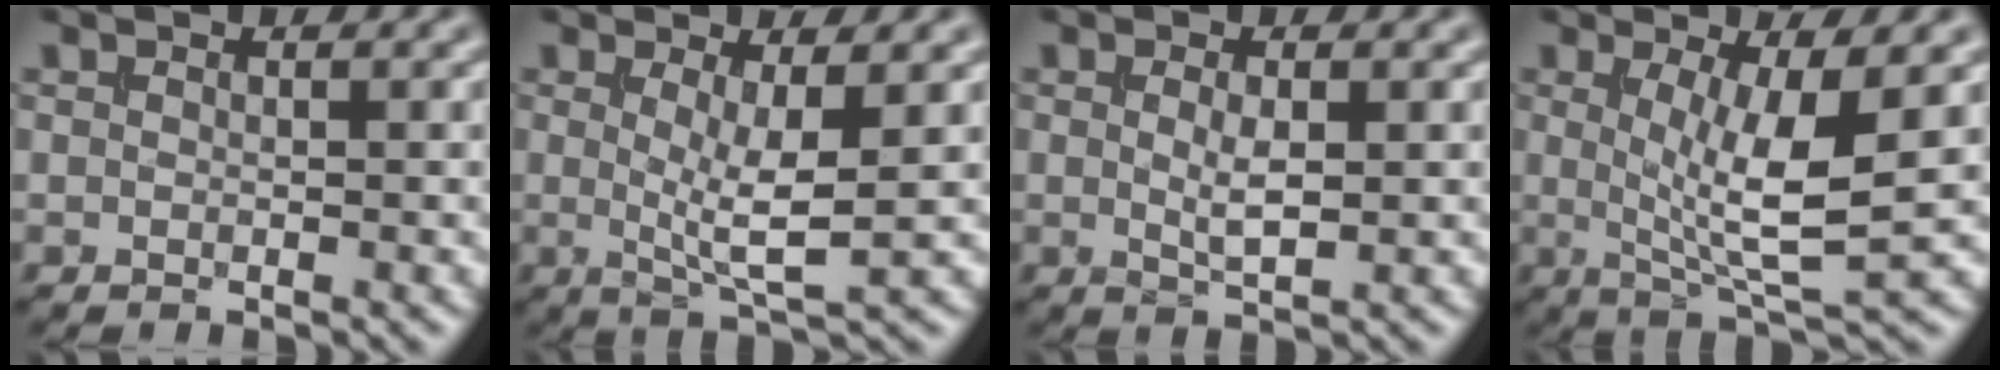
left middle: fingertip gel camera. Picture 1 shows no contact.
{"total": 3.9, "force": [0.4, 0.8, 3.8], "torque": [-0.065, -0.013, 0.010]}
{"total": 2.1, "force": [0.2, 0.6, 2.0], "torque": [-0.040, -0.002, 0.004]}
{"total": 6.2, "force": [0.6, 1.5, 6.0], "torque": [-0.104, -0.013, 0.013]}